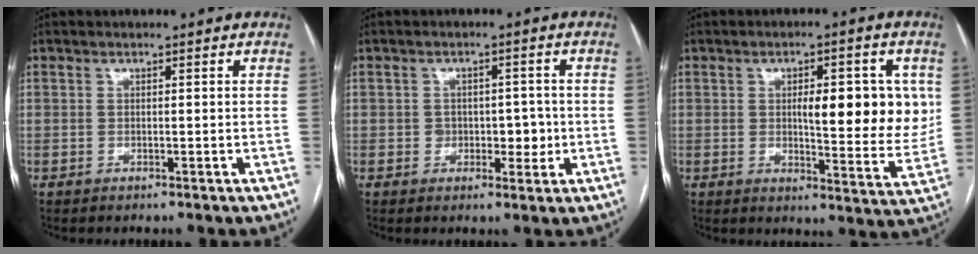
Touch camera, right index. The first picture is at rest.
{"total": 4.2, "force": [-0.5, 2.9, 3.0], "torque": [-0.028, 0.009, -0.002]}
{"total": 11.8, "force": [2.1, 3.6, 11.1], "torque": [-0.140, 0.002, 0.031]}